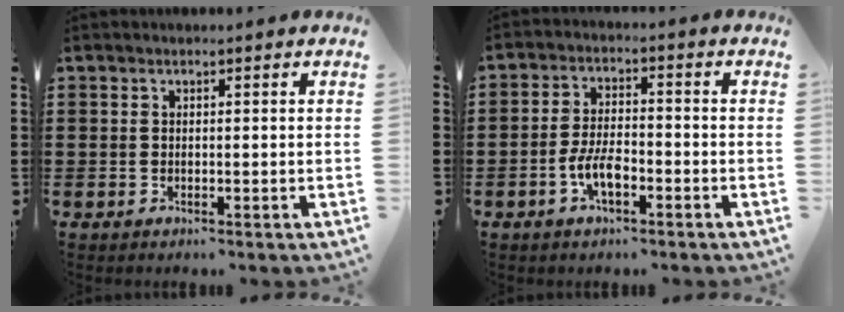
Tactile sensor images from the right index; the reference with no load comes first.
{"total": 5.0, "force": [-2.2, 2.2, 4.0], "torque": [-0.095, 0.001, -0.047]}